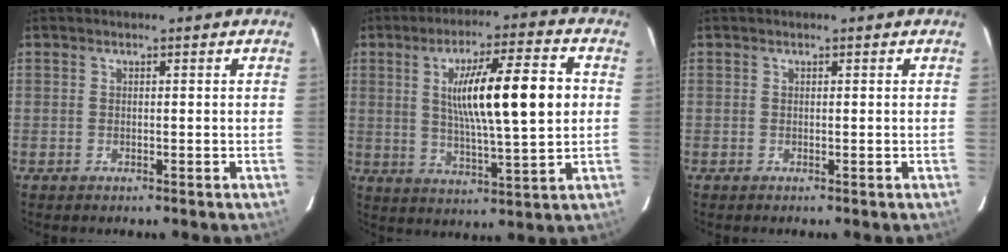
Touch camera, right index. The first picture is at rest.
{"total": 15.2, "force": [2.3, 1.4, 14.9], "torque": [-0.245, 0.008, 0.038]}
{"total": 0.0}